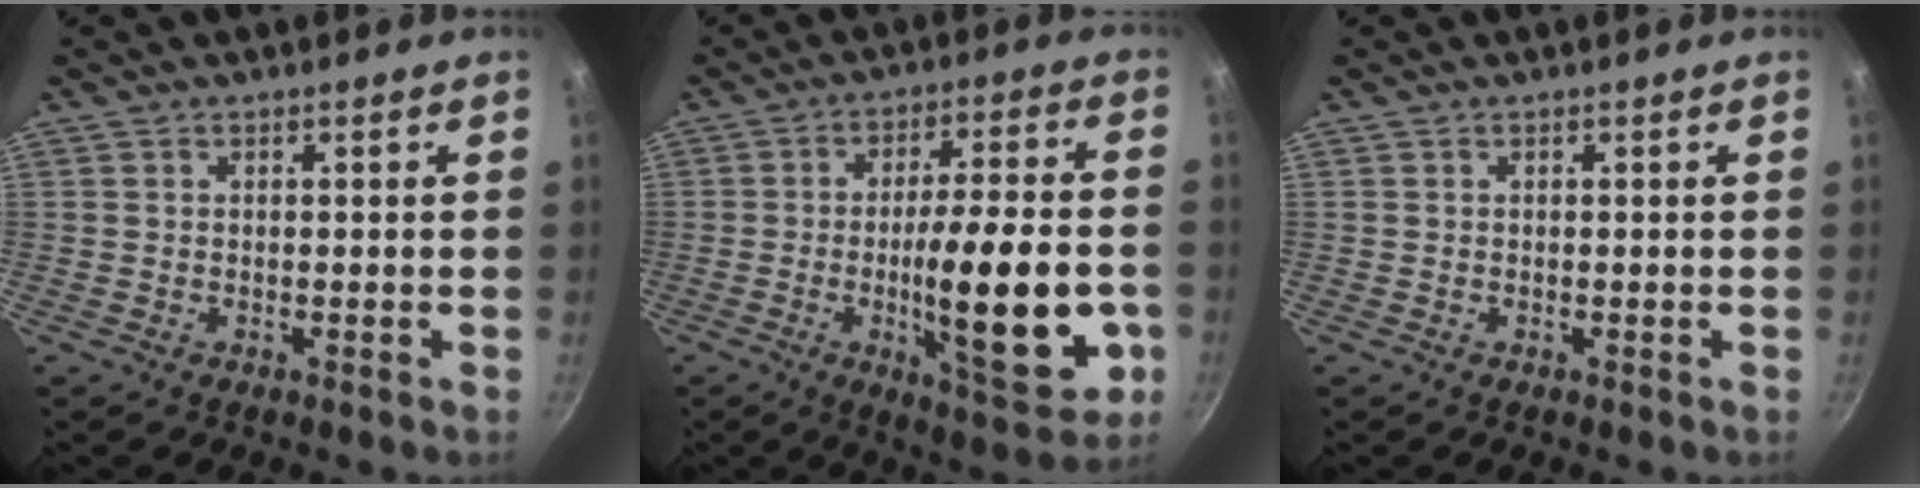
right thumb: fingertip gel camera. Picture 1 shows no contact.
{"total": 20.7, "force": [-4.7, 5.8, 19.2], "torque": [-0.272, 0.013, -0.066]}
{"total": 0.0}